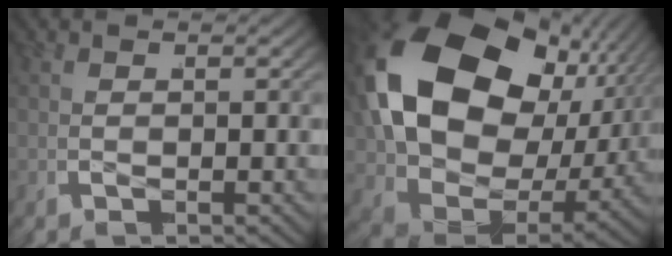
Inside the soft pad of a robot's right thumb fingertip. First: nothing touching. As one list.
[{"total": 19.6, "force": [1.2, 13.5, 14.2], "torque": [-0.311, -0.036, 0.035]}]